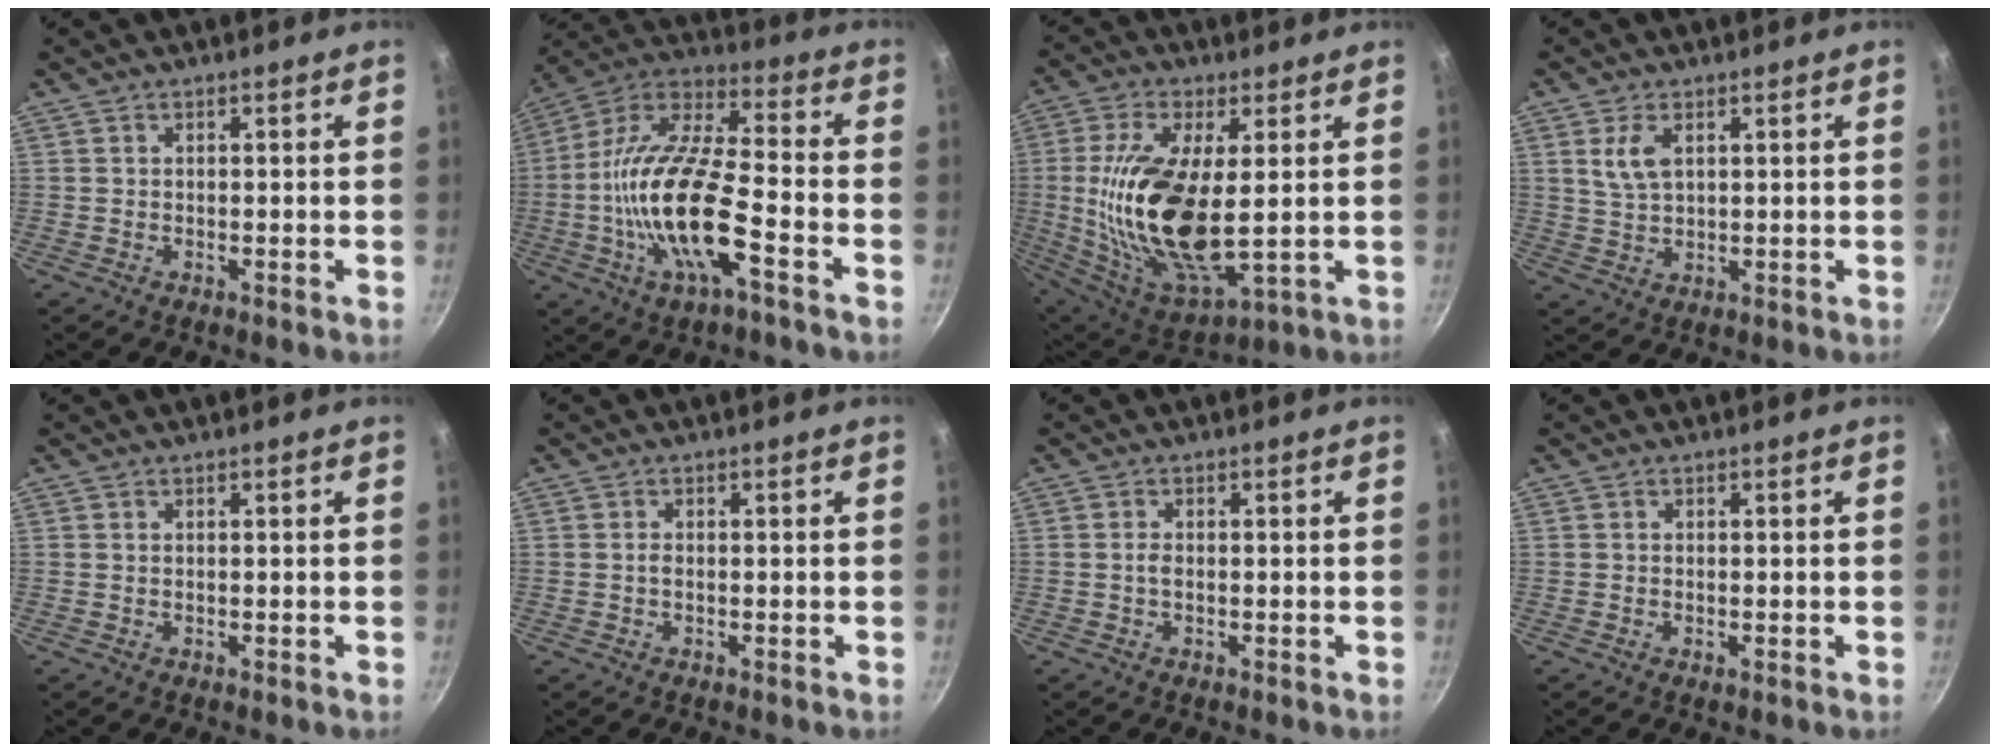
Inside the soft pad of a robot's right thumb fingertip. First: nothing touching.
{"total": 20.4, "force": [-5.7, 6.8, 18.4], "torque": [-0.352, 0.036, -0.125]}
{"total": 20.9, "force": [1.2, 8.8, 19.0], "torque": [-0.369, -0.015, 0.030]}
{"total": 5.1, "force": [1.9, 2.8, 3.9], "torque": [-0.072, -0.007, 0.039]}
{"total": 0.0}
{"total": 0.8, "force": [-0.1, 0.4, 0.6], "torque": [-0.012, 0.003, -0.003]}
{"total": 1.2, "force": [-0.1, 0.7, 1.0], "torque": [-0.020, 0.003, -0.004]}
{"total": 0.7, "force": [-0.2, 0.3, 0.6], "torque": [-0.010, 0.000, -0.003]}